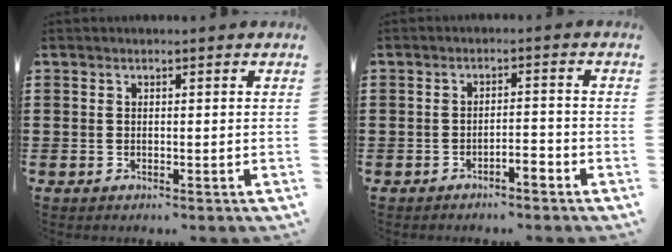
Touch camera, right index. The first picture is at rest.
{"total": 2.3, "force": [-2.1, 0.3, 1.0], "torque": [-0.020, 0.004, -0.041]}